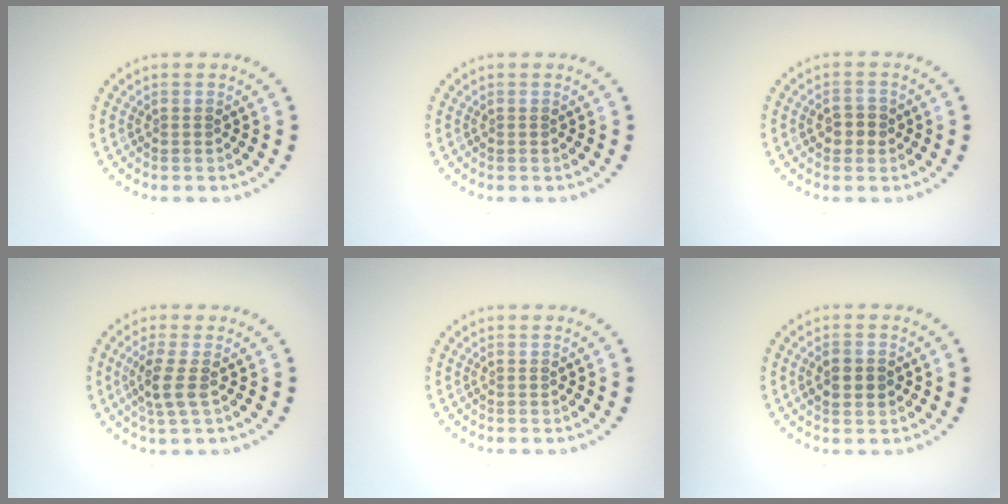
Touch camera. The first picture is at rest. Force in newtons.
{"total": 0.0}
{"total": 1.7, "press": 1.7, "slide": 0.1}
{"total": 2.5, "press": 2.1, "slide": 1.5}
{"total": 0.0}
{"total": 3.0, "press": 3.0, "slide": 0.0}